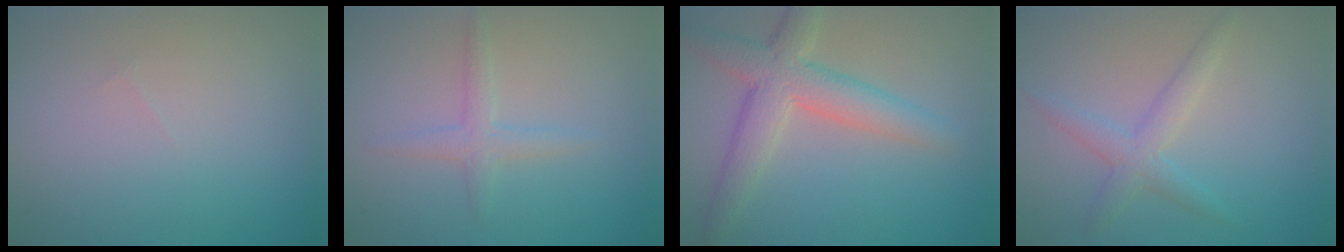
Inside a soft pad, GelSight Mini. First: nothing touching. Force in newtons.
{"total": 1.9, "press": 1.9, "slide": 0.1}
{"total": 5.3, "press": 5.3, "slide": 0.3}
{"total": 2.5, "press": 2.5, "slide": 0.1}